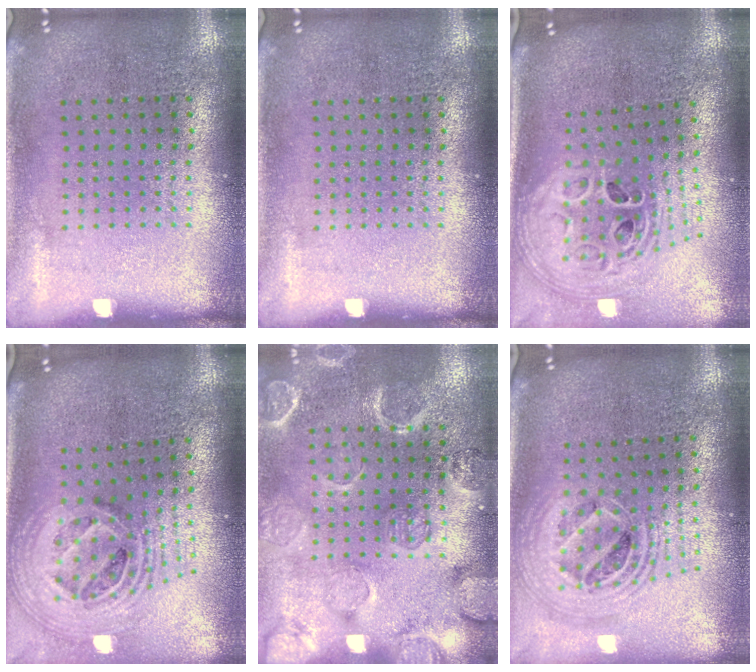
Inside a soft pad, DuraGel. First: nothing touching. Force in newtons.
{"total": 0.0}
{"total": 3.0, "press": 2.1, "slide": 2.1}
{"total": 2.5, "press": 1.8, "slide": 1.7}
{"total": 2.3, "press": 2.3, "slide": 0.5}
{"total": 2.2, "press": 1.8, "slide": 1.3}